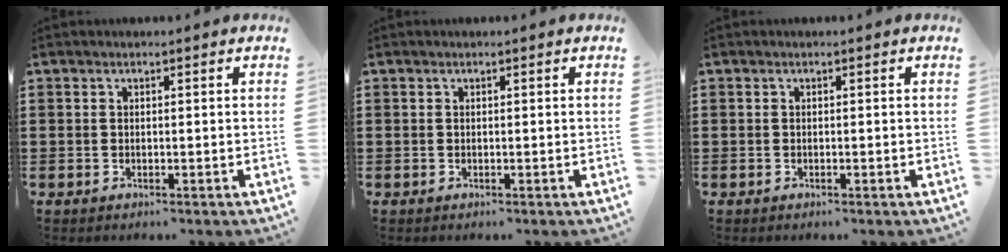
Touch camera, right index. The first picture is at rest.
{"total": 0.0}
{"total": 0.0}